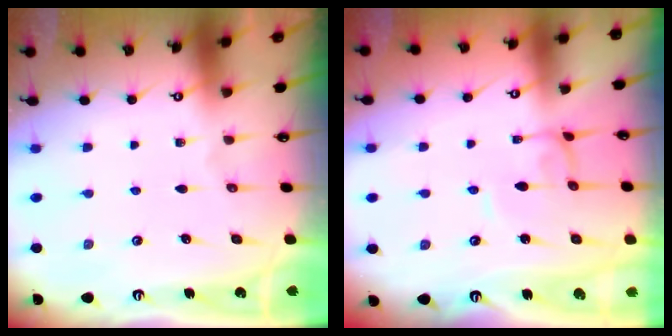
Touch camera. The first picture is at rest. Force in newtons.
{"total": 2.0, "press": 2.0, "slide": 0.1}